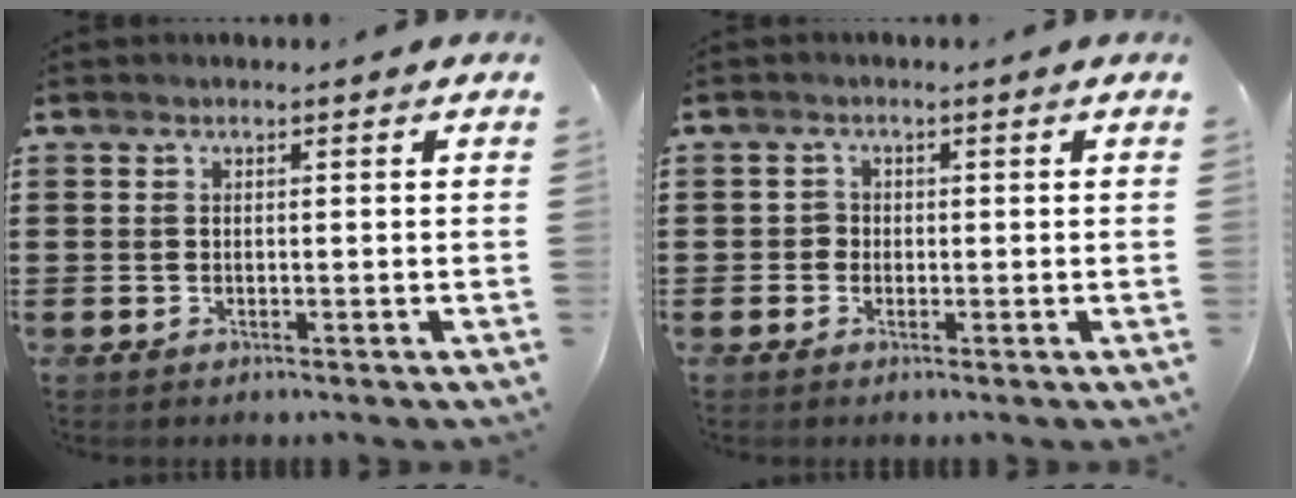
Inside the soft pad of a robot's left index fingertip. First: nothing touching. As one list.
[{"total": 1.2, "force": [-0.2, 1.1, 0.4], "torque": [-0.012, 0.004, -0.007]}]